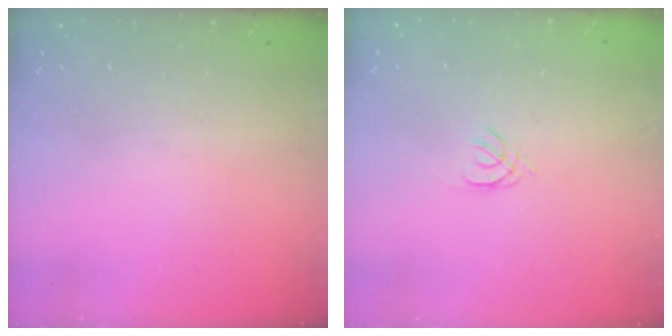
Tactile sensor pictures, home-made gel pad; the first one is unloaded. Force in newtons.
{"total": 1.2, "press": 1.2, "slide": 0.3}